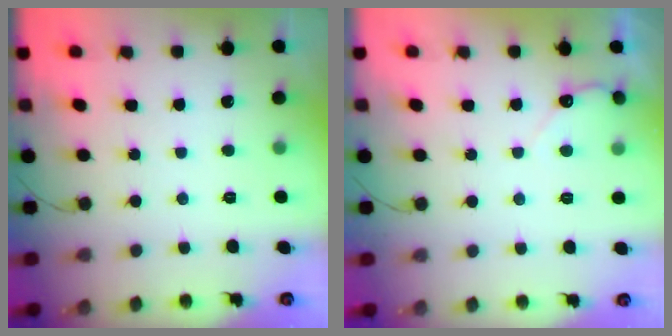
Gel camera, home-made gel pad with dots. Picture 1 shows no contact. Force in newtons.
{"total": 3.9, "press": 3.9, "slide": 0.3}